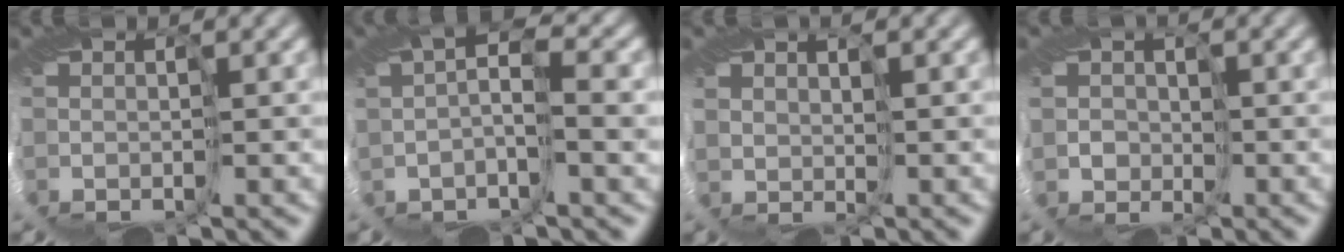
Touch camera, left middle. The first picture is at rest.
{"total": 1.8, "force": [0.0, -0.1, 1.8], "torque": [-0.031, 0.008, -0.006]}
{"total": 2.6, "force": [1.8, -0.6, -1.7], "torque": [0.016, 0.007, 0.040]}
{"total": 2.2, "force": [0.9, 0.6, -1.9], "torque": [0.037, 0.007, 0.017]}